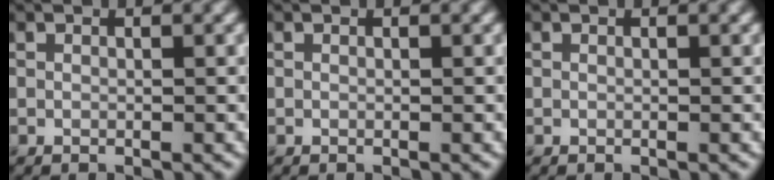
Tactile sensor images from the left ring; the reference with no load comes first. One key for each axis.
{"total": 0.0}
{"total": 0.0}